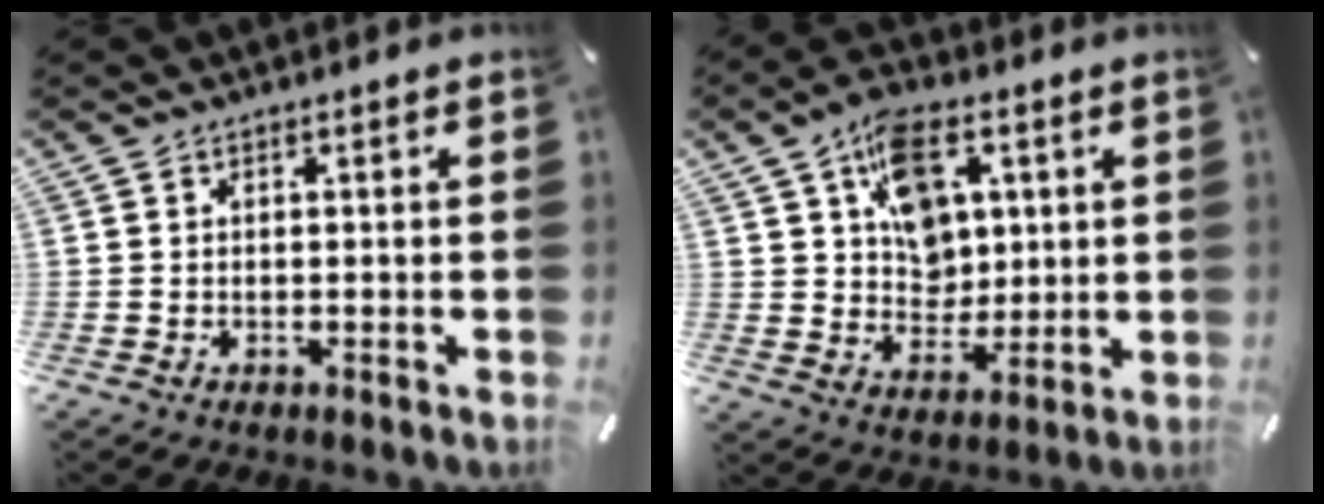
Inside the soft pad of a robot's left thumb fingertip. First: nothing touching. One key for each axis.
{"total": 11.7, "fx": 4.9, "fy": 8.8, "fz": 5.8, "tx": -0.100, "ty": -0.011, "tz": 0.094}